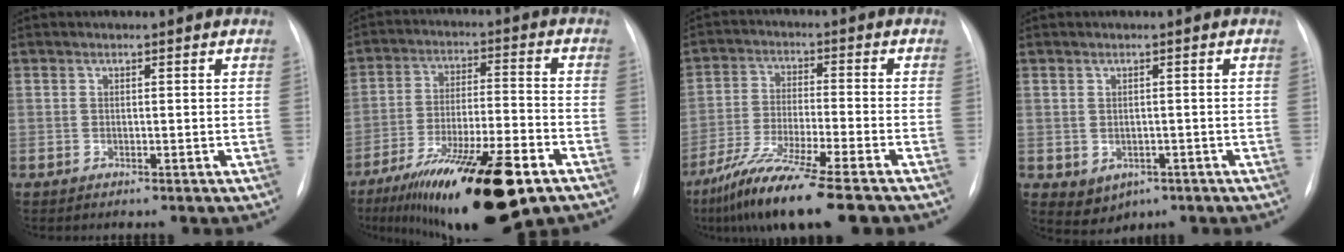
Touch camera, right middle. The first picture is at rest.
{"total": 20.8, "force": [-12.8, 3.9, 16.0], "torque": [-0.230, -0.022, -0.207]}
{"total": 12.7, "force": [-9.1, 0.2, 8.8], "torque": [-0.165, -0.039, -0.158]}
{"total": 4.0, "force": [-1.4, 3.4, 1.7], "torque": [-0.024, 0.002, -0.004]}